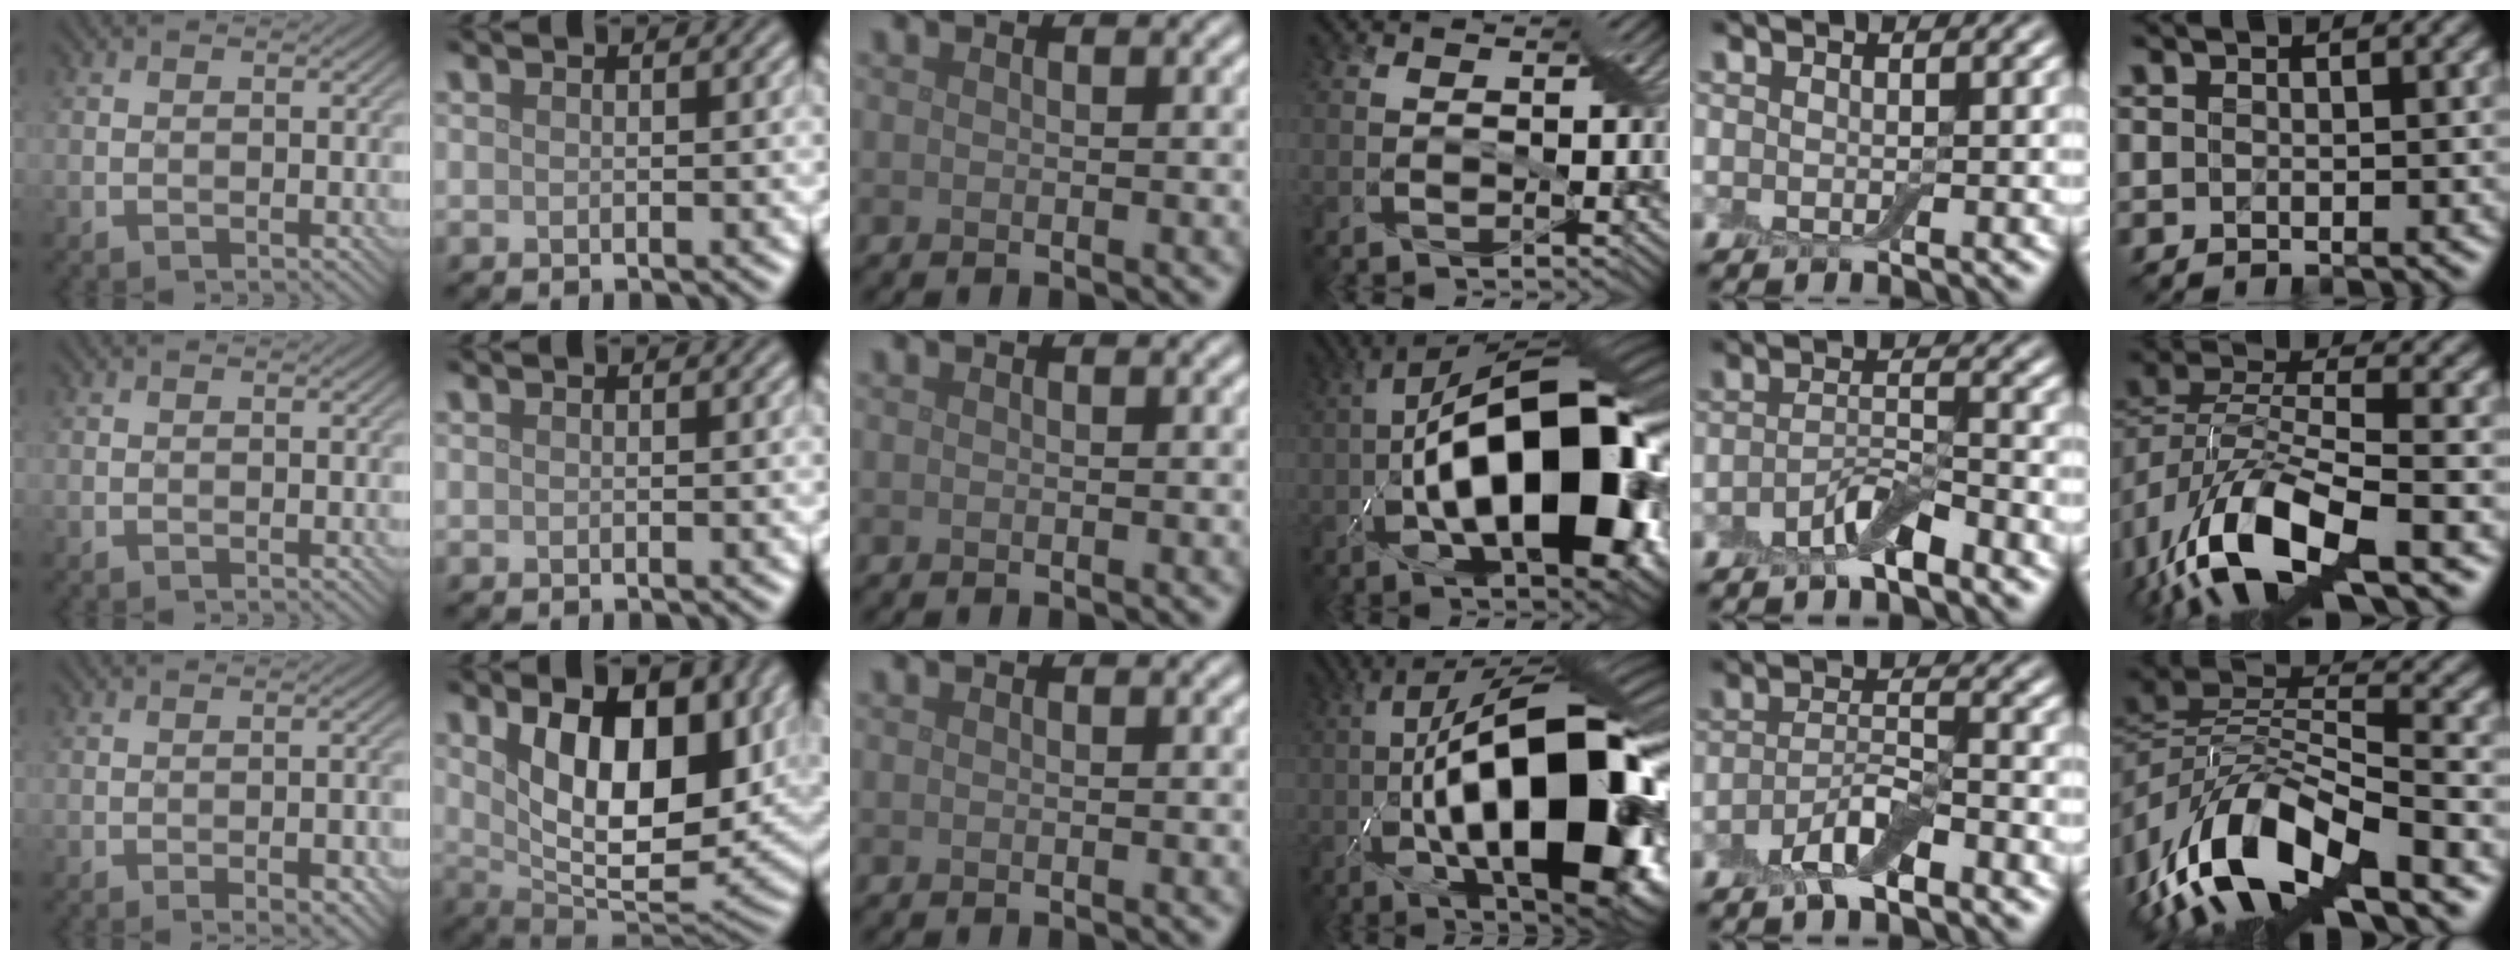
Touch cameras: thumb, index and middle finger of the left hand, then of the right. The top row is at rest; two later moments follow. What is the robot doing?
{"motion": "wrap", "object": "adhesive wrap"}